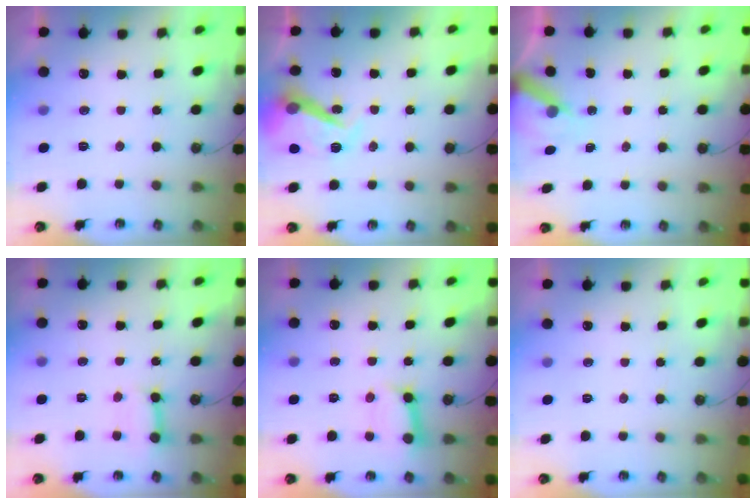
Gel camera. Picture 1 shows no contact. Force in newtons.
{"total": 16.6, "press": 16.6, "slide": 0.3}
{"total": 6.5, "press": 6.5, "slide": 0.4}
{"total": 5.4, "press": 5.4, "slide": 0.6}
{"total": 10.6, "press": 10.5, "slide": 1.4}
{"total": 0.0}